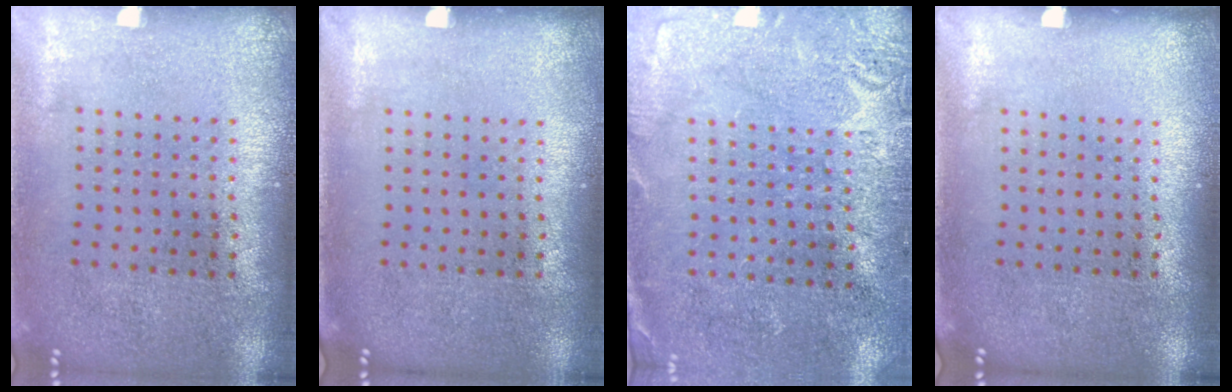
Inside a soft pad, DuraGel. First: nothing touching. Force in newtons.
{"total": 0.0}
{"total": 2.7, "press": 2.7, "slide": 0.7}
{"total": 0.0}